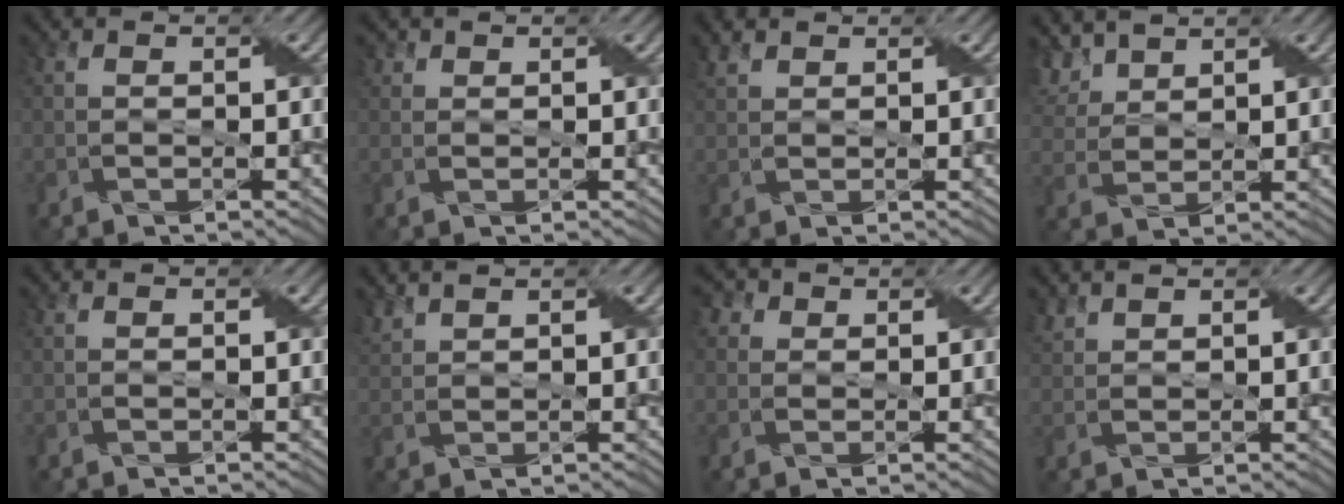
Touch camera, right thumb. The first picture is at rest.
{"total": 1.0, "force": [0.8, 0.7, 0.1], "torque": [-0.003, 0.001, 0.014]}
{"total": 2.0, "force": [1.5, 1.1, 0.8], "torque": [-0.023, 0.009, 0.034]}
{"total": 4.6, "force": [3.5, 2.2, 2.0], "torque": [-0.062, 0.010, 0.078]}
{"total": 0.0}
{"total": 2.1, "force": [1.9, 0.4, 0.7], "torque": [-0.026, 0.009, 0.048]}
{"total": 3.1, "force": [1.7, 2.3, 1.1], "torque": [-0.040, 0.005, 0.021]}
{"total": 1.8, "force": [1.6, 0.6, 0.5], "torque": [-0.018, 0.008, 0.041]}